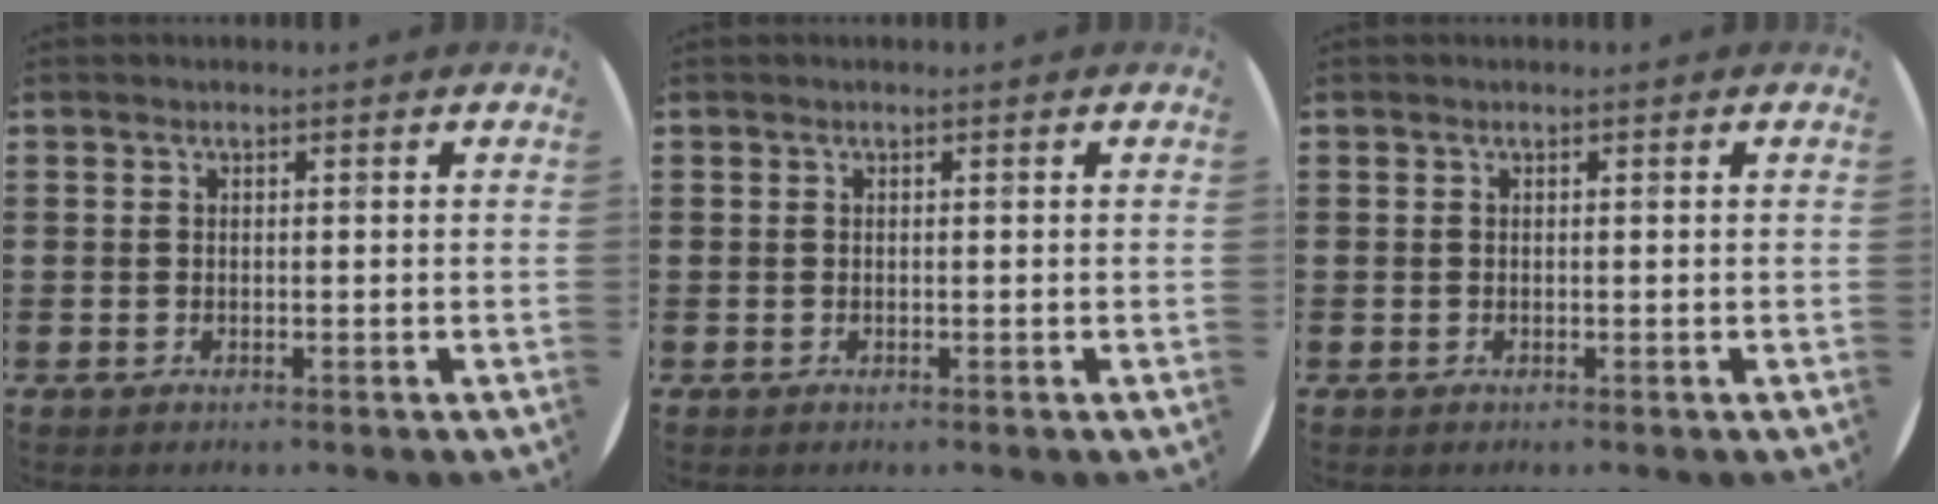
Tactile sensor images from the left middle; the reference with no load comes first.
{"total": 0.0}
{"total": 0.0}